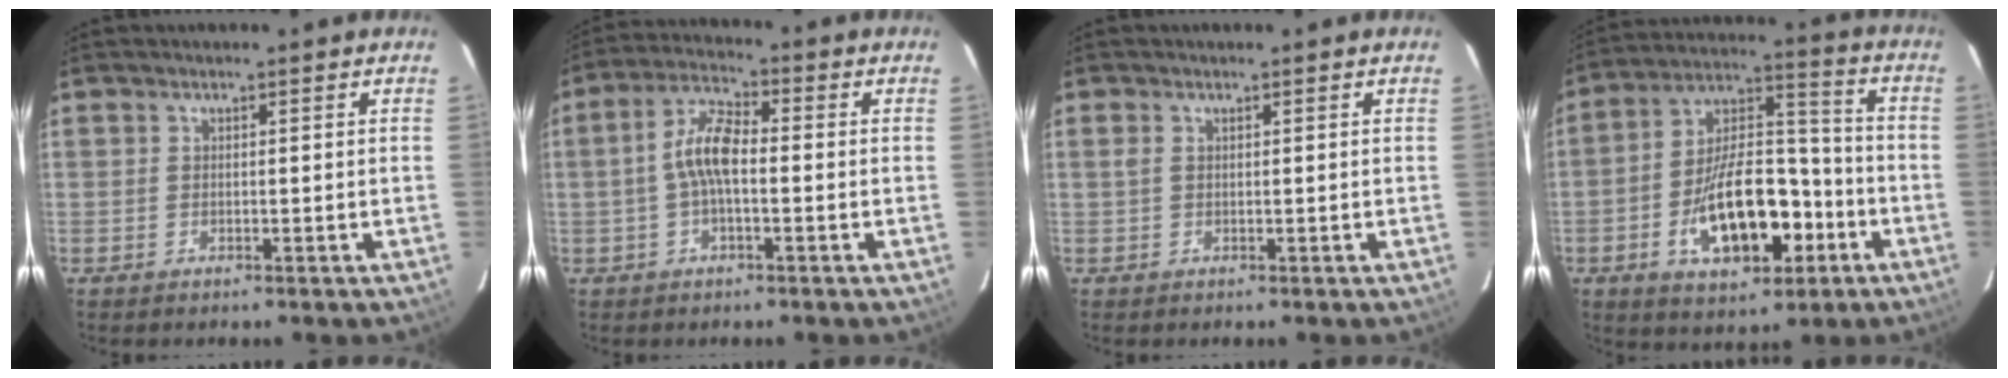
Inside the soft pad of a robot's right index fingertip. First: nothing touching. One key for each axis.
{"total": 6.9, "fx": -0.8, "fy": 2.5, "fz": 6.4, "tx": -0.134, "ty": 0.020, "tz": -0.019}
{"total": 0.7, "fx": 0.3, "fy": 0.4, "fz": 0.6, "tx": -0.014, "ty": 0.002, "tz": 0.004}
{"total": 17.9, "fx": -6.6, "fy": 8.9, "fz": 14.0, "tx": -0.252, "ty": 0.025, "tz": -0.094}